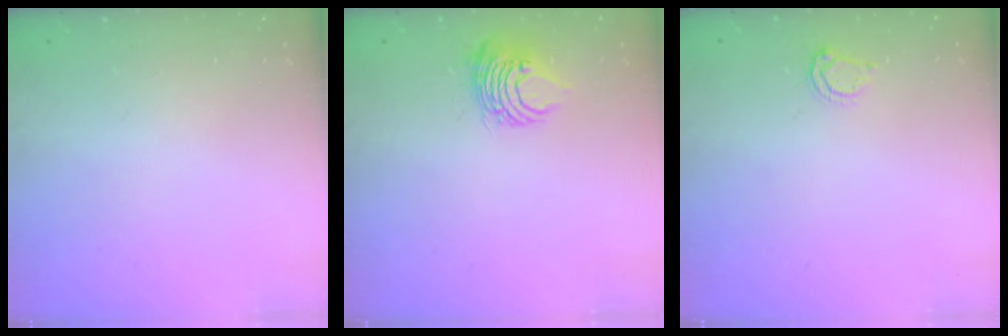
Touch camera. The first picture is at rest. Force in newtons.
{"total": 8.0, "press": 8.0, "slide": 0.3}
{"total": 3.5, "press": 3.5, "slide": 0.4}